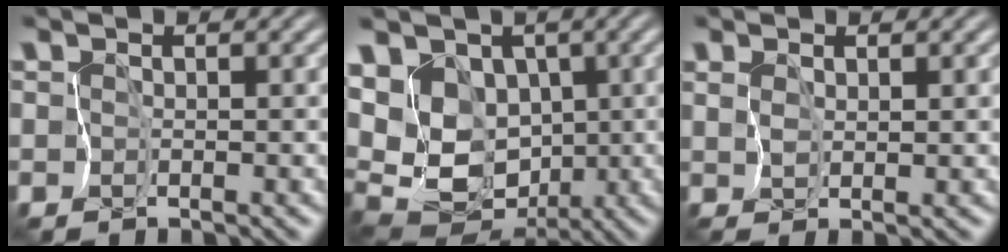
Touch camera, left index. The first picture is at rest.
{"total": 11.2, "force": [1.9, 8.3, 7.3], "torque": [-0.144, 0.017, 0.021]}
{"total": 1.0, "force": [0.6, -0.8, 0.0], "torque": [-0.014, 0.000, 0.013]}